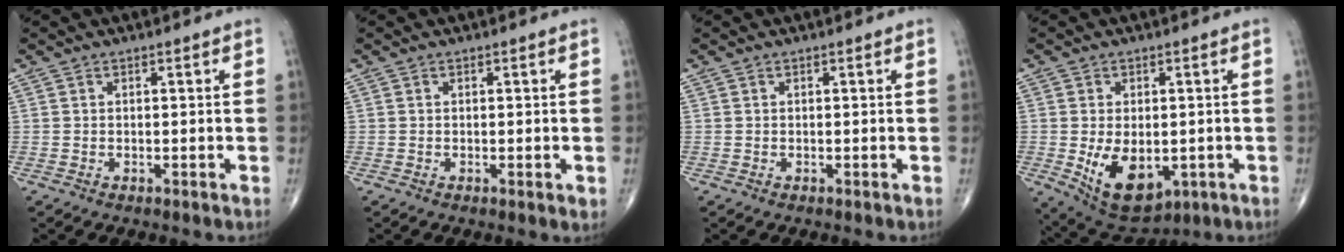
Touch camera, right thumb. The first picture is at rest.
{"total": 1.2, "force": [-0.1, 0.3, 1.2], "torque": [-0.020, -0.006, -0.001]}
{"total": 0.0}
{"total": 11.3, "force": [-2.3, 6.8, 8.7], "torque": [-0.123, -0.009, -0.015]}